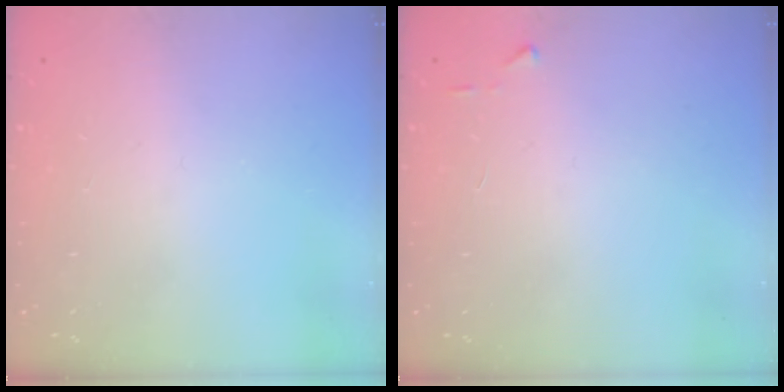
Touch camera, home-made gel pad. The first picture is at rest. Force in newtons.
{"total": 3.7, "press": 3.7, "slide": 0.4}